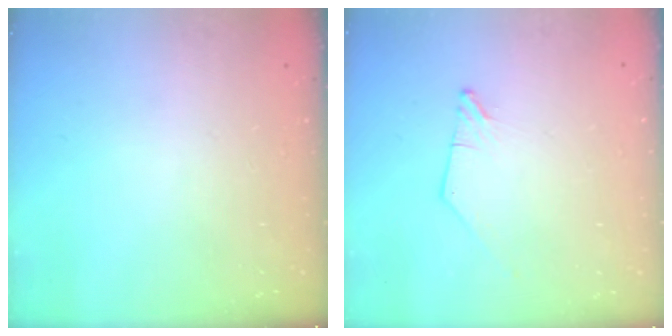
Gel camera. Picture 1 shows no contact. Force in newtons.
{"total": 0.0}